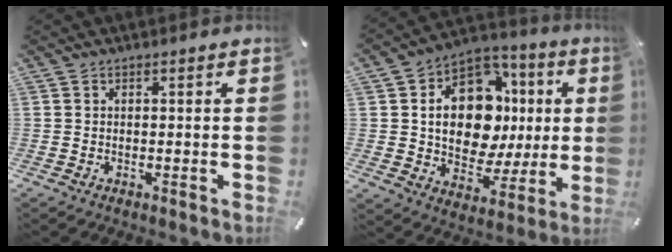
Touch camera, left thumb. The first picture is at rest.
{"total": 17.3, "force": [2.4, 12.5, 11.8], "torque": [-0.189, -0.014, 0.045]}